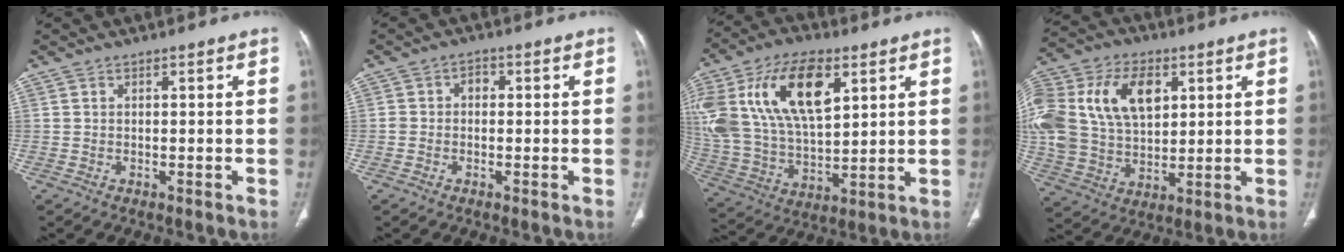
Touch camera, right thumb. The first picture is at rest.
{"total": 2.3, "force": [-0.1, 1.9, 1.3], "torque": [-0.010, 0.013, -0.007]}
{"total": 27.1, "force": [10.1, 14.4, 20.6], "torque": [-0.430, 0.003, 0.192]}
{"total": 26.1, "force": [7.4, 17.4, 17.9], "torque": [-0.396, 0.031, 0.146]}